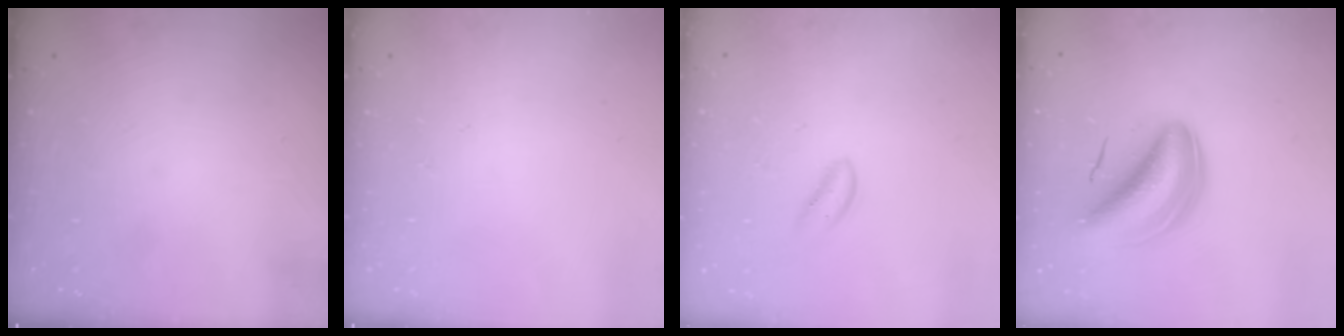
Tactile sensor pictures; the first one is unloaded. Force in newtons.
{"total": 0.0}
{"total": 1.3, "press": 1.3, "slide": 0.3}
{"total": 8.5, "press": 8.2, "slide": 2.3}